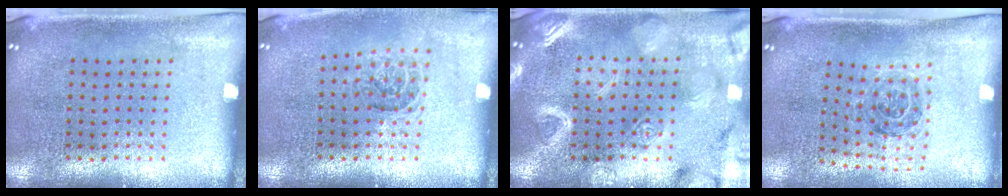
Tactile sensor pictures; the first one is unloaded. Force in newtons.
{"total": 1.2, "press": 1.0, "slide": 0.6}
{"total": 5.5, "press": 5.5, "slide": 0.7}
{"total": 1.1, "press": 1.0, "slide": 0.3}